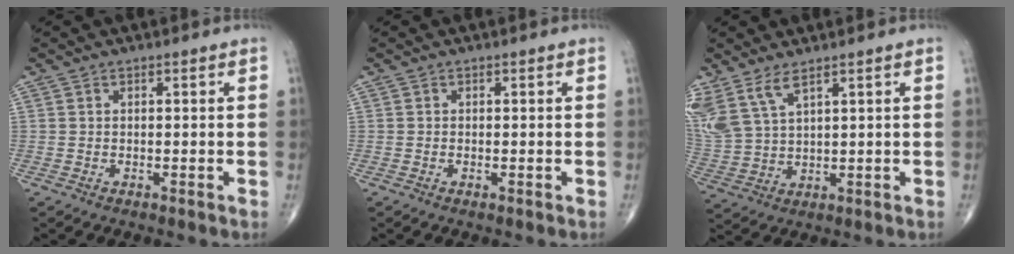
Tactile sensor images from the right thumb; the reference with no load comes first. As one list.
[{"total": 0.0}, {"total": 9.0, "force": [5.7, 3.5, 6.0], "torque": [-0.146, -0.016, 0.132]}]